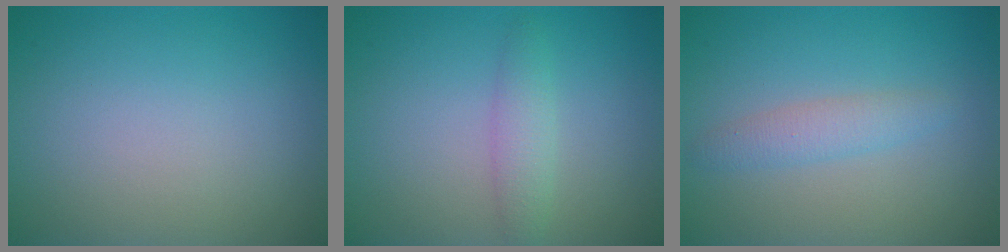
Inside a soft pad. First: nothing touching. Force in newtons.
{"total": 1.8, "press": 1.8, "slide": 0.0}
{"total": 1.9, "press": 1.9, "slide": 0.1}